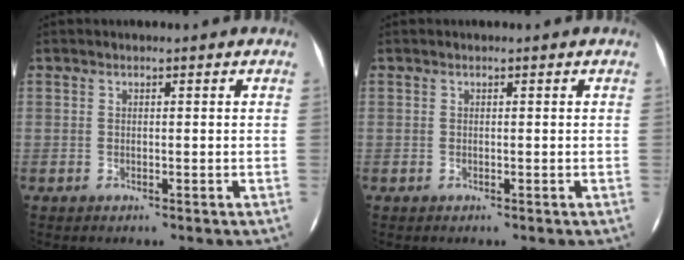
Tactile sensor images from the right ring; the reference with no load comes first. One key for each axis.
{"total": 0.0}